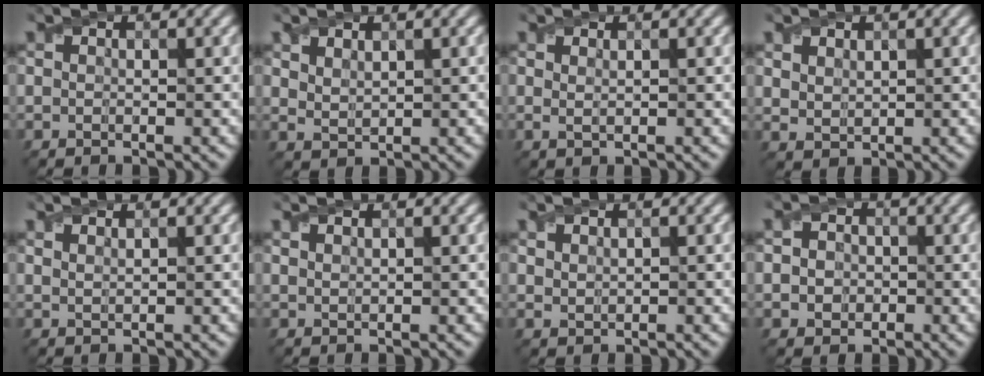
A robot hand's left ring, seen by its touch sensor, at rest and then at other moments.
{"total": 1.8, "force": [1.3, 0.9, 0.8], "torque": [-0.020, -0.004, 0.032]}
{"total": 0.9, "force": [0.4, 0.2, 0.7], "torque": [-0.015, -0.002, 0.008]}
{"total": 1.6, "force": [1.1, 1.0, 0.6], "torque": [-0.017, -0.003, 0.027]}
{"total": 0.9, "force": [0.8, 0.2, 0.4], "torque": [-0.008, -0.002, 0.014]}
{"total": 0.7, "force": [0.7, 0.2, 0.2], "torque": [-0.006, -0.001, 0.015]}
{"total": 1.0, "force": [0.7, 0.6, 0.4], "torque": [-0.011, -0.003, 0.020]}
{"total": 3.3, "force": [0.2, 2.9, 1.5], "torque": [-0.005, 0.016, -0.020]}